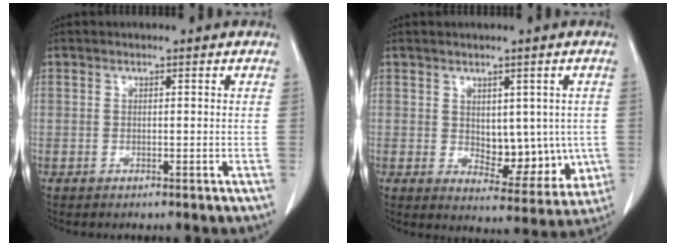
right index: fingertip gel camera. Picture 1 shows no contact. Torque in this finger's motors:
{"motor_torque": [0.09, 0.01, 0.11, 0.02]}